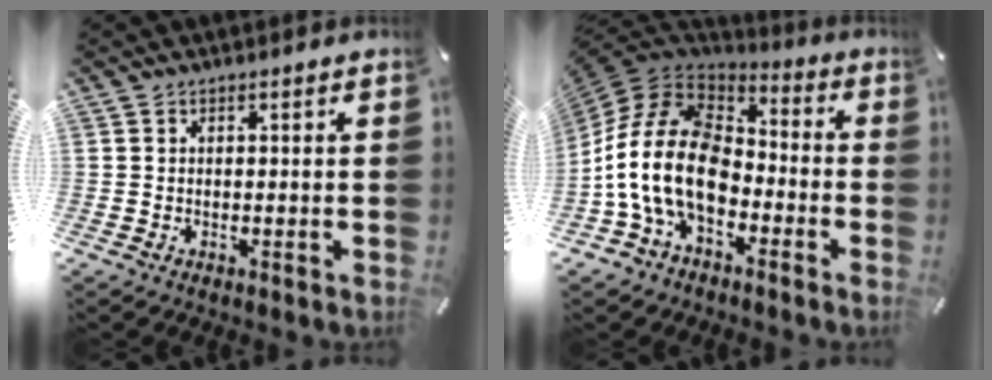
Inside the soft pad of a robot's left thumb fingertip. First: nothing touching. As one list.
[{"total": 19.1, "force": [-6.3, 12.9, 12.6], "torque": [-0.264, 0.033, -0.112]}]